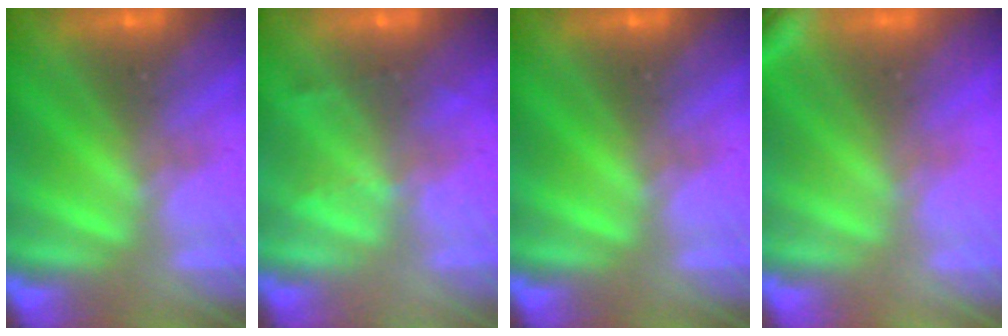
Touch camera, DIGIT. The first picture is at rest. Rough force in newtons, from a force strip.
{"total": 2.2}
{"total": 0.0}
{"total": 2.9}